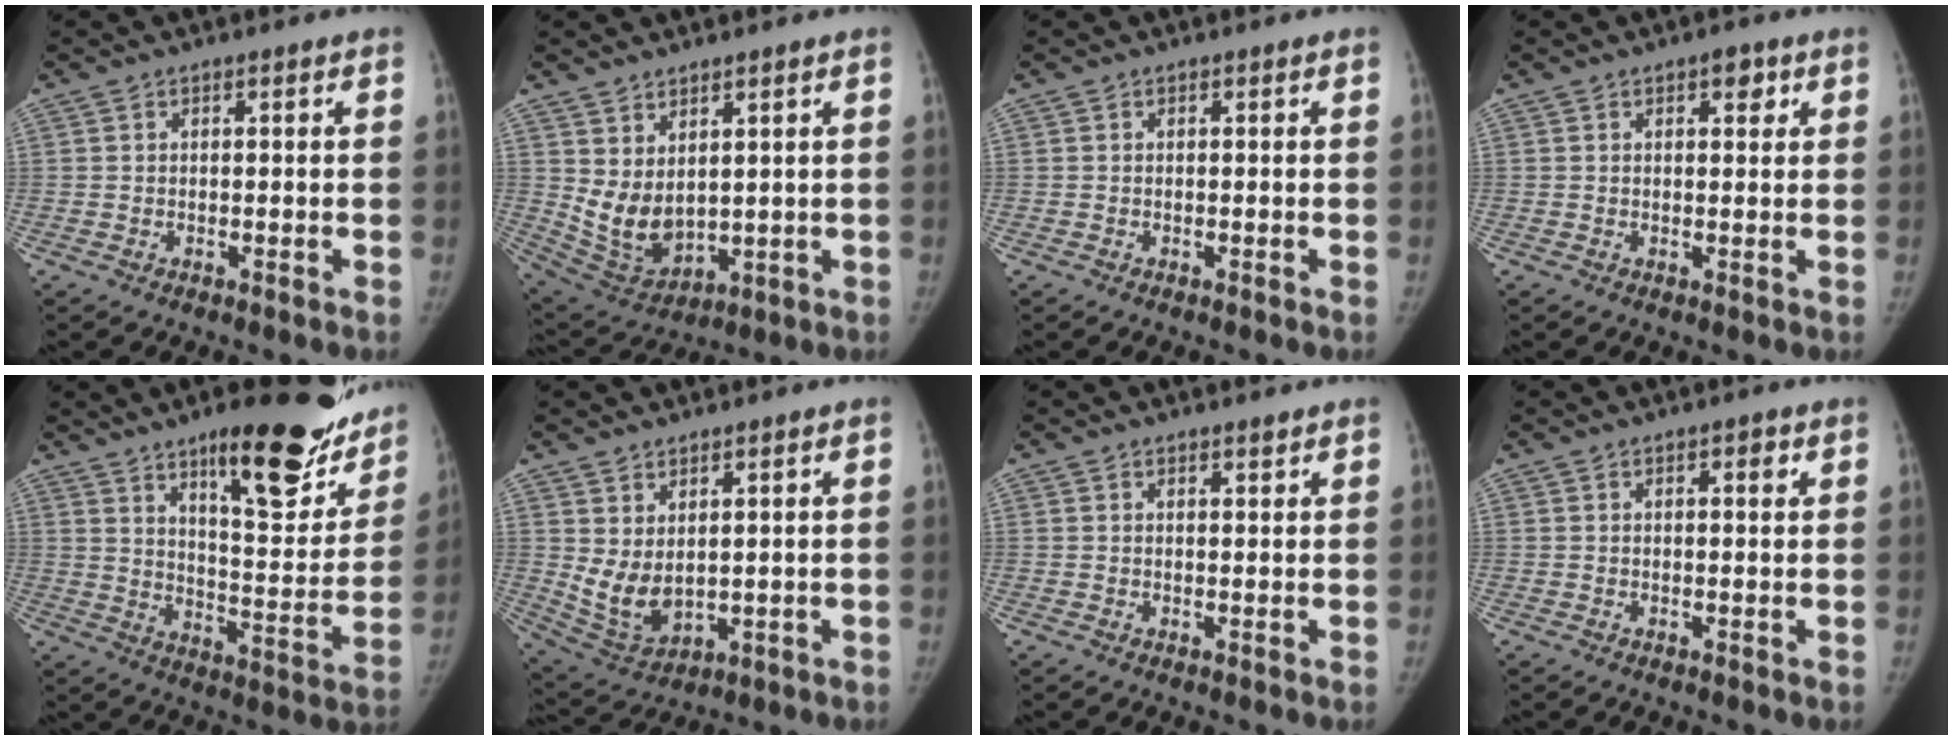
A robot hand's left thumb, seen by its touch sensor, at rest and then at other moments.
{"total": 9.3, "force": [2.9, 5.4, 6.9], "torque": [-0.111, -0.027, 0.080]}
{"total": 0.0}
{"total": 3.0, "force": [1.6, 1.5, 2.1], "torque": [-0.016, -0.004, 0.019]}
{"total": 24.3, "force": [15.9, 7.4, 16.8], "torque": [-0.179, -0.084, 0.230]}
{"total": 8.0, "force": [2.1, 4.5, 6.2], "torque": [-0.108, -0.023, 0.062]}
{"total": 1.4, "force": [1.2, 0.5, 0.6], "torque": [-0.005, -0.009, 0.018]}
{"total": 2.0, "force": [1.0, 0.7, 1.6], "torque": [-0.017, -0.002, 0.012]}